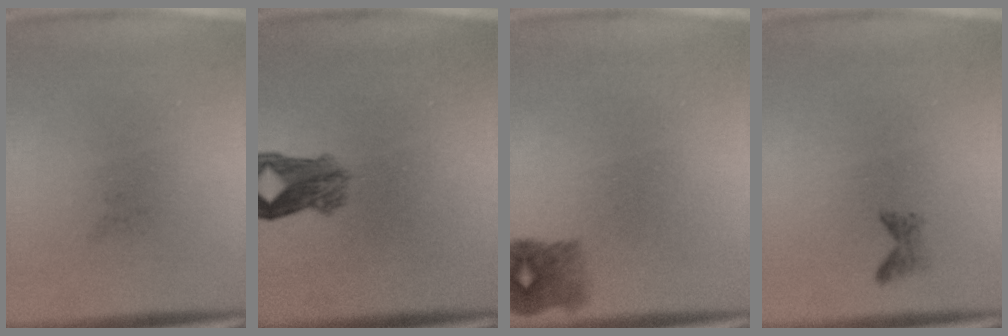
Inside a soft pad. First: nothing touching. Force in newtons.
{"total": 3.7}
{"total": 2.7}
{"total": 0.9}